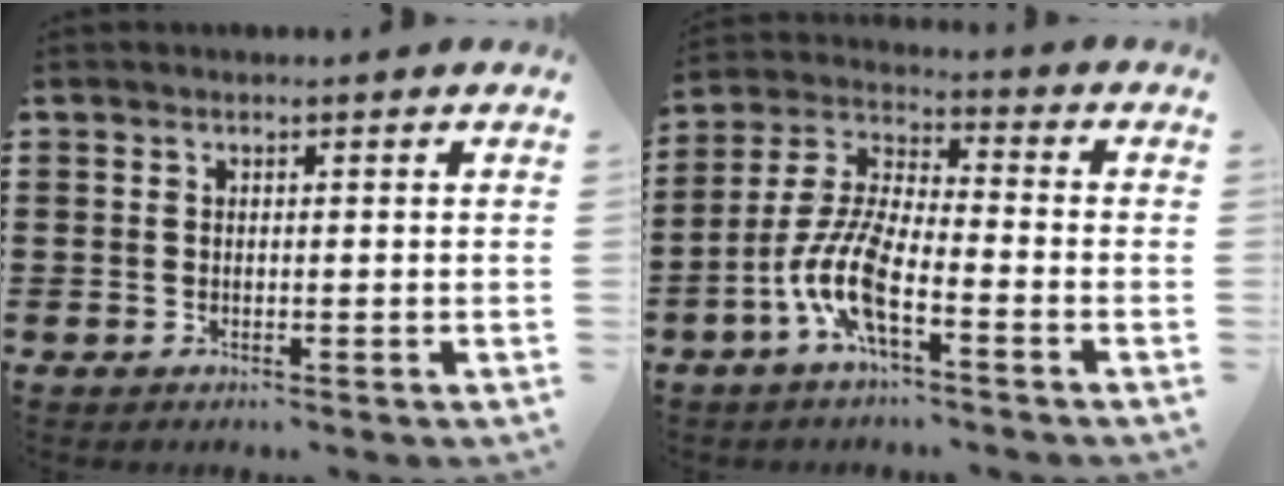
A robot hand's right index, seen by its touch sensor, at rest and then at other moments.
{"total": 9.2, "force": [-4.5, 2.3, 7.7], "torque": [-0.192, -0.013, -0.092]}